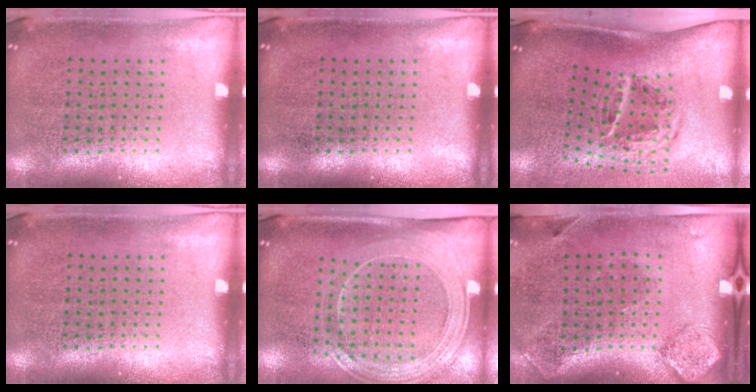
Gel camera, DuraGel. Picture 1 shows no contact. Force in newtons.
{"total": 0.0}
{"total": 2.0, "press": 1.2, "slide": 1.6}
{"total": 0.0}
{"total": 2.2, "press": 1.8, "slide": 1.1}
{"total": 2.0, "press": 1.1, "slide": 1.7}